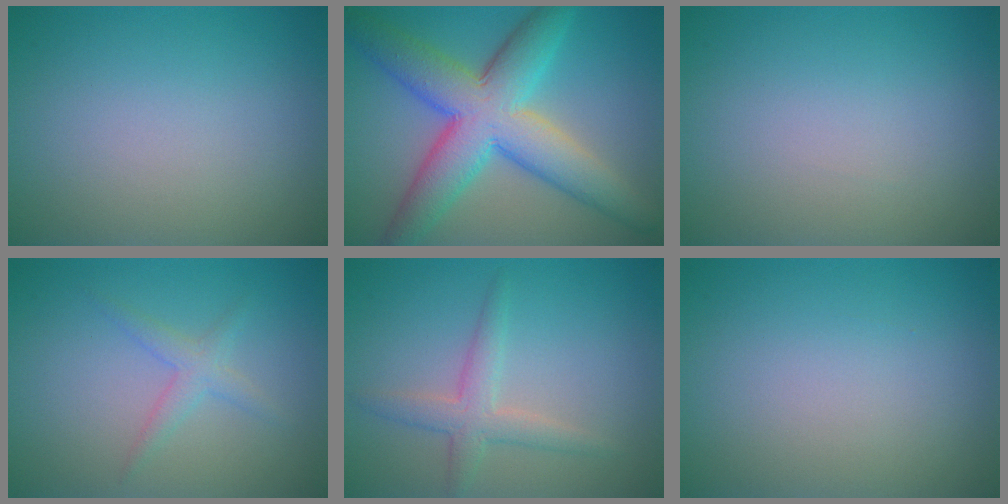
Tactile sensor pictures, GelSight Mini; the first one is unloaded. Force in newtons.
{"total": 9.8, "press": 9.8, "slide": 0.2}
{"total": 0.0}
{"total": 1.8, "press": 1.8, "slide": 0.1}
{"total": 2.6, "press": 2.6, "slide": 0.1}
{"total": 0.0}